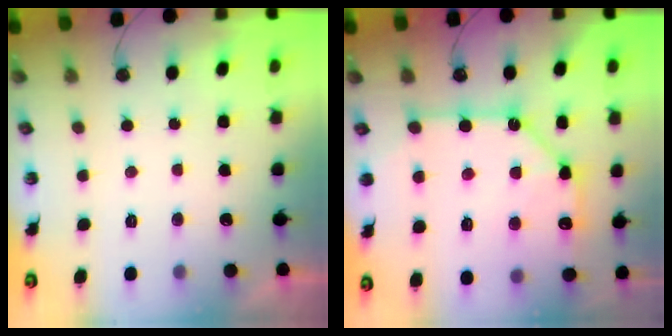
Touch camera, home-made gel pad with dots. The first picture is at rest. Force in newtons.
{"total": 16.2, "press": 16.1, "slide": 1.9}